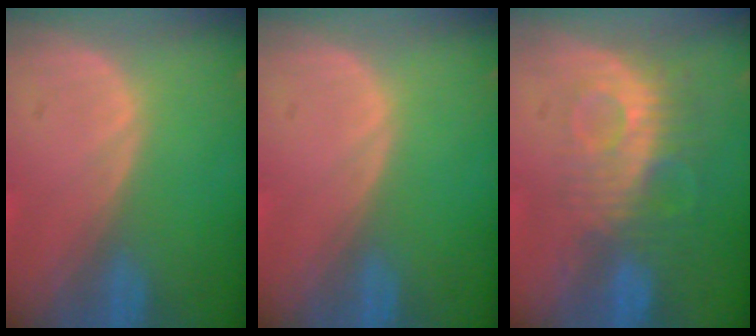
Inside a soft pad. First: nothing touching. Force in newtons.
{"total": 0.0}
{"total": 9.2, "press": 8.1, "slide": 4.3}